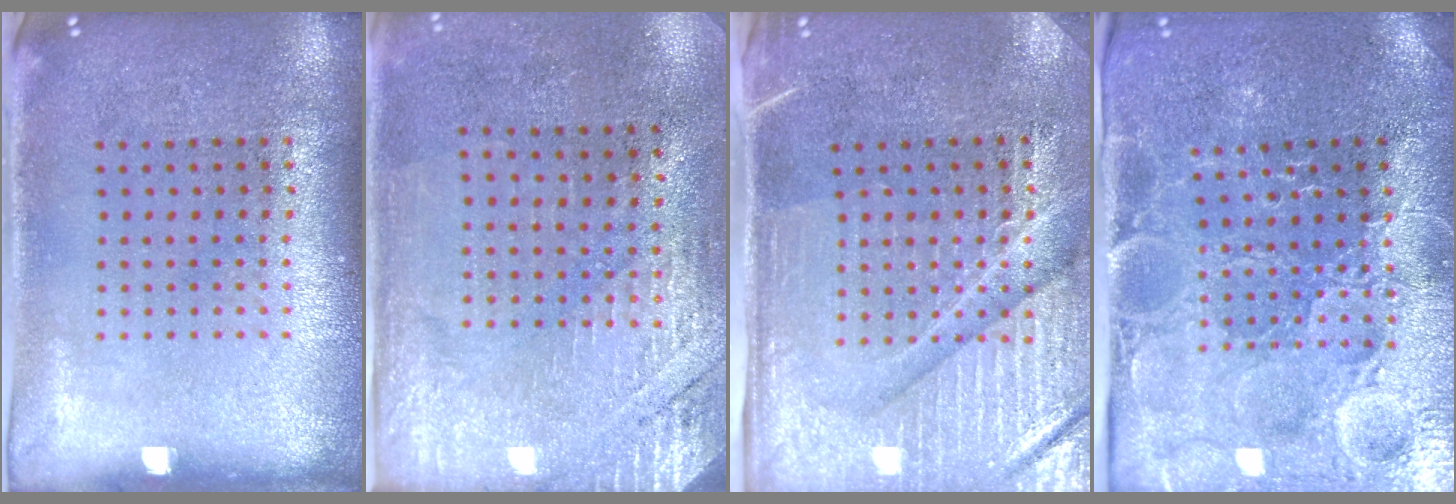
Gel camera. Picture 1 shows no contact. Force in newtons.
{"total": 2.8, "press": 2.5, "slide": 1.3}
{"total": 4.4, "press": 4.0, "slide": 2.0}
{"total": 3.8, "press": 3.7, "slide": 0.5}